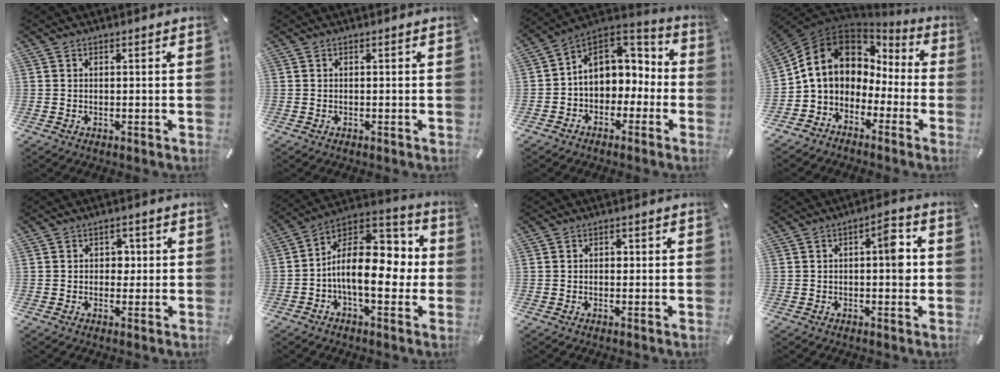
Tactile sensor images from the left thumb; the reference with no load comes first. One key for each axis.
{"total": 0.0}
{"total": 9.3, "fx": 1.0, "fy": 8.3, "fz": 4.1, "tx": -0.078, "ty": 0.002, "tz": 0.023}
{"total": 9.8, "fx": 1.0, "fy": 8.7, "fz": 4.5, "tx": -0.118, "ty": -0.011, "tz": 0.018}
{"total": 2.7, "fx": -0.1, "fy": 2.3, "fz": 1.5, "tx": -0.007, "ty": -0.002, "tz": -0.012}
{"total": 16.9, "fx": -1.4, "fy": 10.2, "fz": 13.4, "tx": -0.194, "ty": 0.003, "tz": -0.019}
{"total": 1.0, "fx": 0.0, "fy": 0.9, "fz": 0.5, "tx": -0.004, "ty": 0.001, "tz": -0.003}
{"total": 7.0, "fx": 0.2, "fy": 3.0, "fz": 6.3, "tx": -0.067, "ty": 0.001, "tz": -0.007}